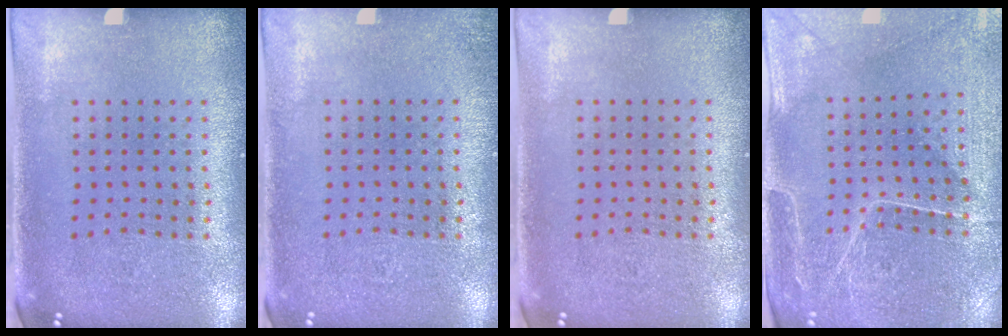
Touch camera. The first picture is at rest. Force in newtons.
{"total": 1.0, "press": 1.0, "slide": 0.3}
{"total": 0.0}
{"total": 1.1, "press": 1.0, "slide": 0.4}